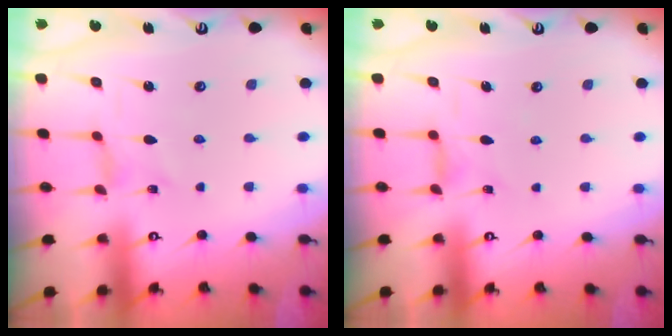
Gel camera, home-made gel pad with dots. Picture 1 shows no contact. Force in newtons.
{"total": 2.6, "press": 2.6, "slide": 0.5}